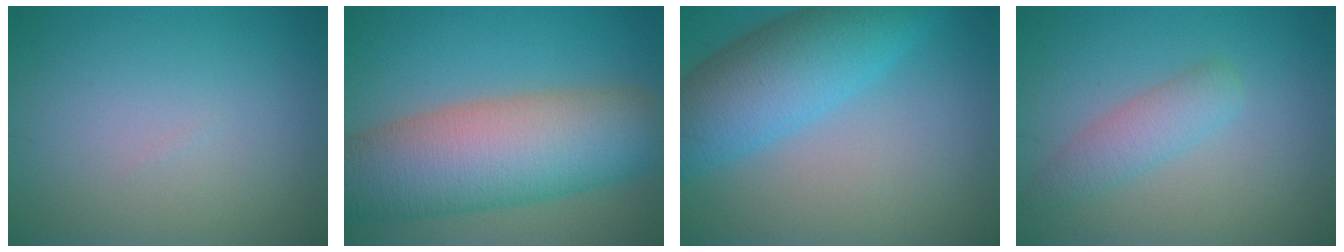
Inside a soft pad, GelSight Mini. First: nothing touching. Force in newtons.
{"total": 11.9, "press": 11.9, "slide": 0.8}
{"total": 8.2, "press": 8.2, "slide": 0.1}
{"total": 2.6, "press": 2.6, "slide": 0.1}